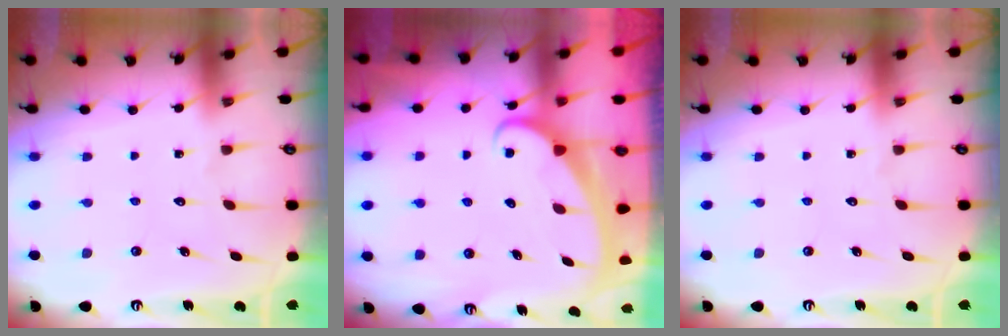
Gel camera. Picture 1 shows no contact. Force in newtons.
{"total": 2.6, "press": 2.6, "slide": 0.3}
{"total": 0.0}